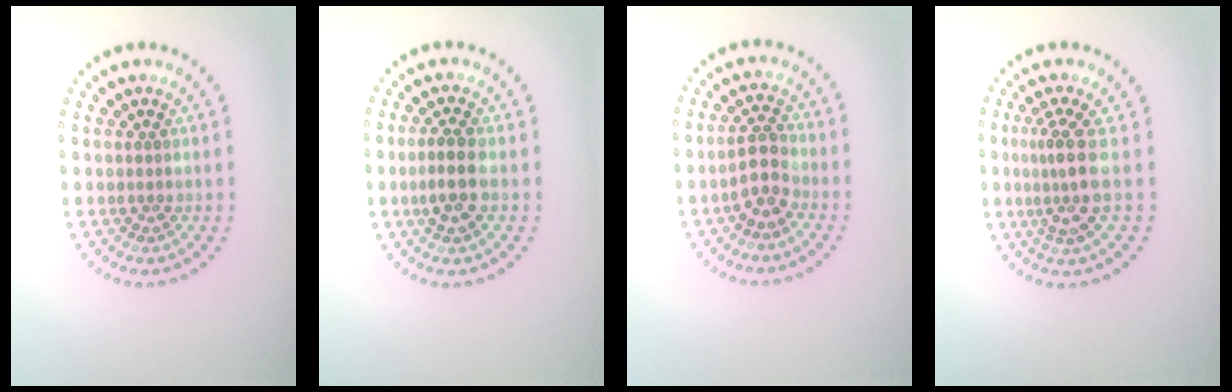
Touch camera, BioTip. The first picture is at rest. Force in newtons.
{"total": 2.6, "press": 2.5, "slide": 0.8}
{"total": 2.8, "press": 2.7, "slide": 1.0}
{"total": 3.1, "press": 2.3, "slide": 2.1}